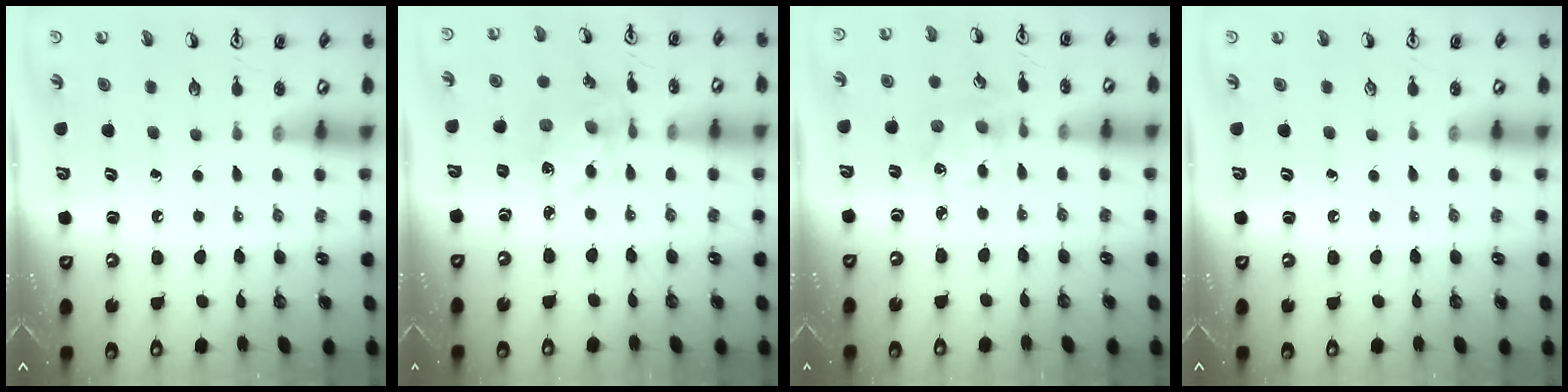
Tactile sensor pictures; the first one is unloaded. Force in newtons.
{"total": 6.3, "press": 6.2, "slide": 1.5}
{"total": 1.7, "press": 1.7, "slide": 0.3}
{"total": 0.0}